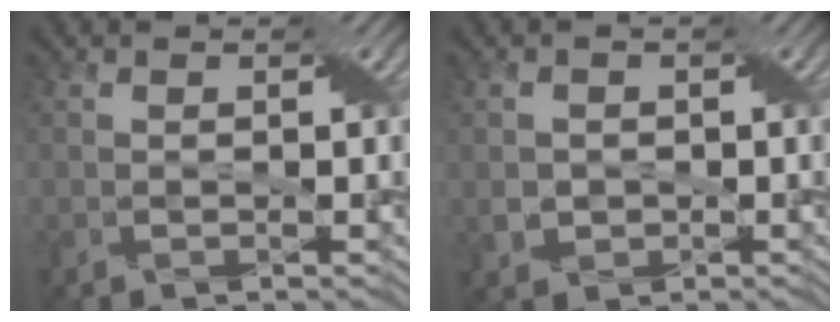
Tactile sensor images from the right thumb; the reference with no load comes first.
{"total": 1.8, "force": [-0.4, 1.8, 0.1], "torque": [-0.009, -0.006, -0.009]}